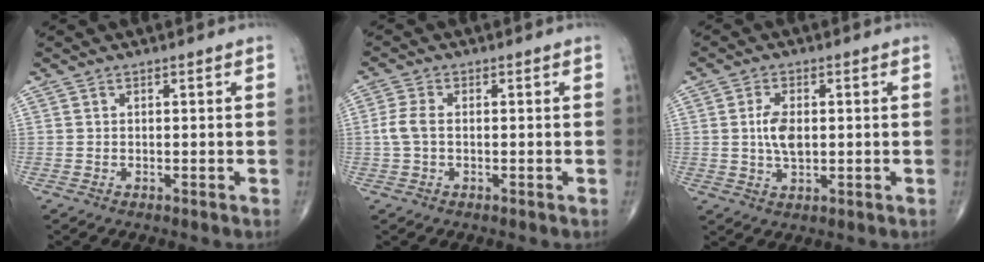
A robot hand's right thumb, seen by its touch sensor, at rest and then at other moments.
{"total": 3.6, "force": [-0.2, 2.0, 2.9], "torque": [-0.076, 0.006, -0.007]}
{"total": 5.5, "force": [0.4, 2.9, 4.6], "torque": [-0.089, -0.002, 0.009]}